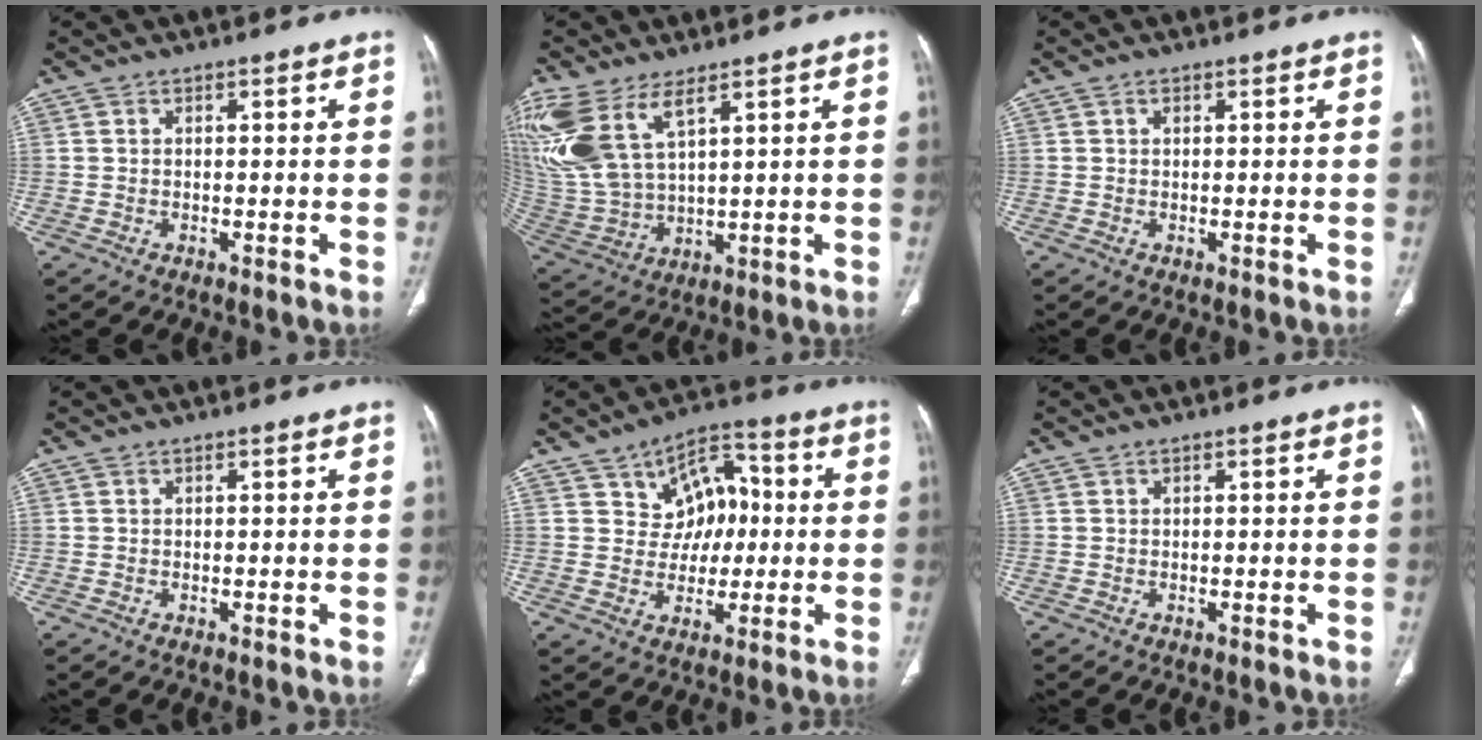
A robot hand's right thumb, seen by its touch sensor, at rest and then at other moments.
{"total": 16.7, "force": [8.6, 7.5, 12.1], "torque": [-0.286, -0.027, 0.191]}
{"total": 0.7, "force": [0.3, 0.5, 0.4], "torque": [-0.007, 0.002, 0.006]}
{"total": 0.0}
{"total": 9.7, "force": [1.4, 7.5, 6.0], "torque": [-0.033, 0.015, 0.018]}
{"total": 0.0}